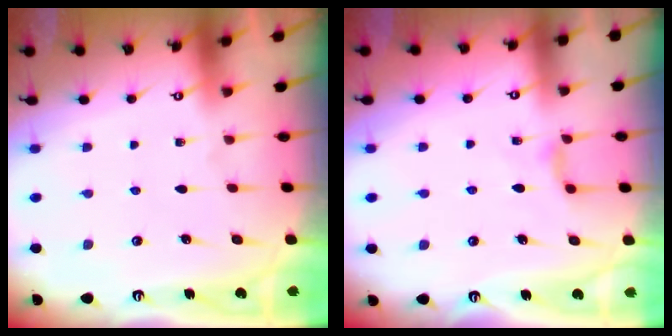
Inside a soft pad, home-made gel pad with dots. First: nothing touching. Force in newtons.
{"total": 3.8, "press": 3.7, "slide": 0.6}